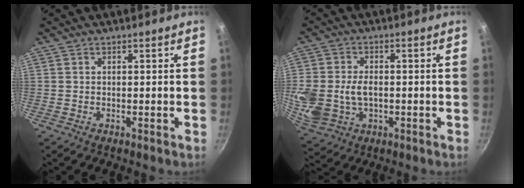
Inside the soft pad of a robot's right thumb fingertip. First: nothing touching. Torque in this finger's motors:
{"motor_torque": [0.21, 0.20, 0.94, 0.34, 0.14]}